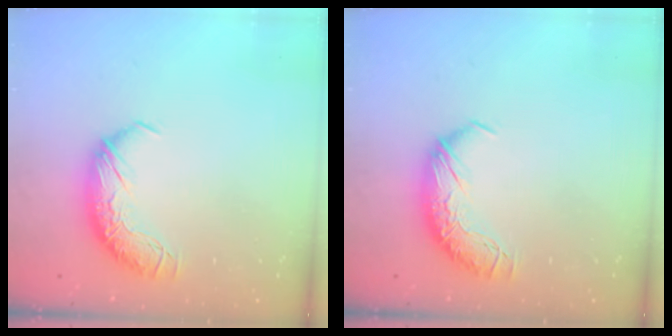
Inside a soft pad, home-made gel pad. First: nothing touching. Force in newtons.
{"total": 0.0}